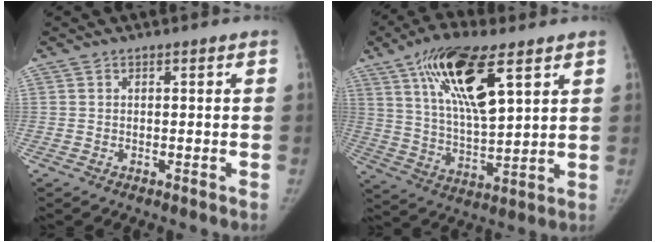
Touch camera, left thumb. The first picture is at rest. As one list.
[{"total": 17.3, "force": [8.4, 6.0, 13.9], "torque": [-0.233, -0.028, 0.155]}]